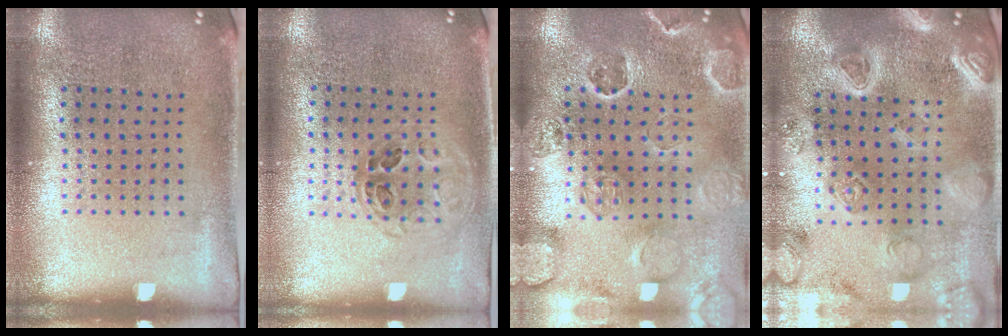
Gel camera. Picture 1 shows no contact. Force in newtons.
{"total": 1.1, "press": 1.0, "slide": 0.5}
{"total": 2.6, "press": 2.5, "slide": 0.8}
{"total": 4.2, "press": 3.8, "slide": 1.9}